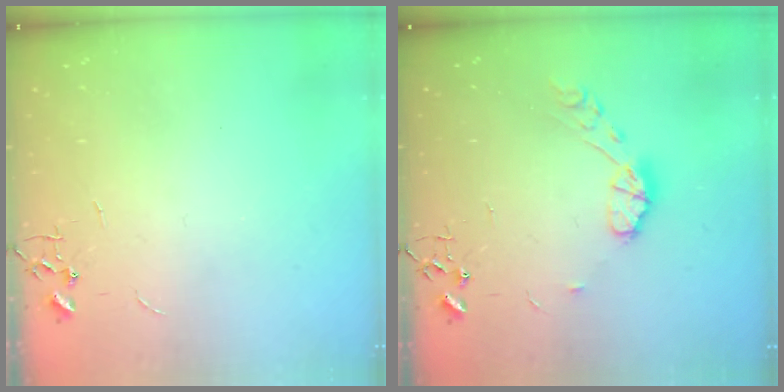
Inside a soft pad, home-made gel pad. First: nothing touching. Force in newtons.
{"total": 8.1, "press": 8.1, "slide": 0.6}